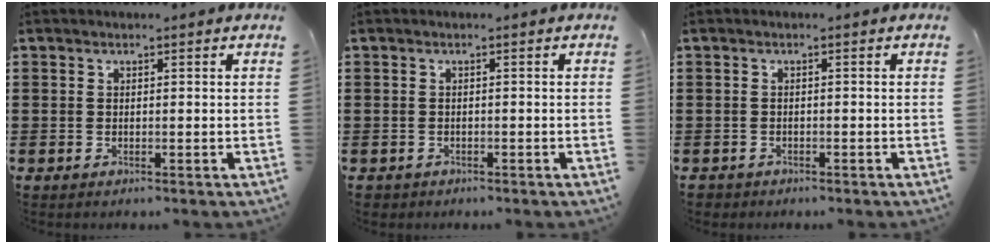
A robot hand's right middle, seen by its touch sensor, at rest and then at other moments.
{"total": 0.6, "force": [-0.6, 0.3, -0.1], "torque": [-0.001, 0.000, -0.012]}
{"total": 0.8, "force": [-0.8, 0.4, -0.1], "torque": [-0.002, 0.000, -0.017]}